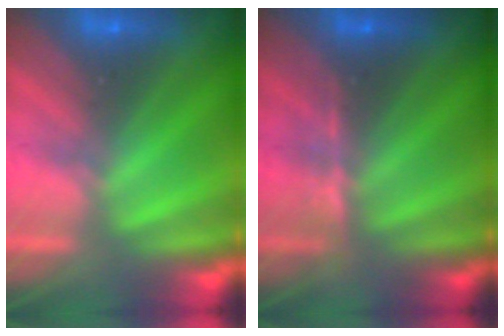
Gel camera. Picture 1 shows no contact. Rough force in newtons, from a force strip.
{"total": 2.8}